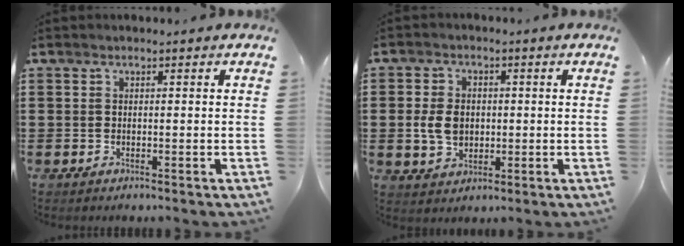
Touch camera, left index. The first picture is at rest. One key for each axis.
{"total": 5.1, "fx": -0.1, "fy": 3.8, "fz": 3.5, "tx": -0.080, "ty": 0.002, "tz": -0.009}